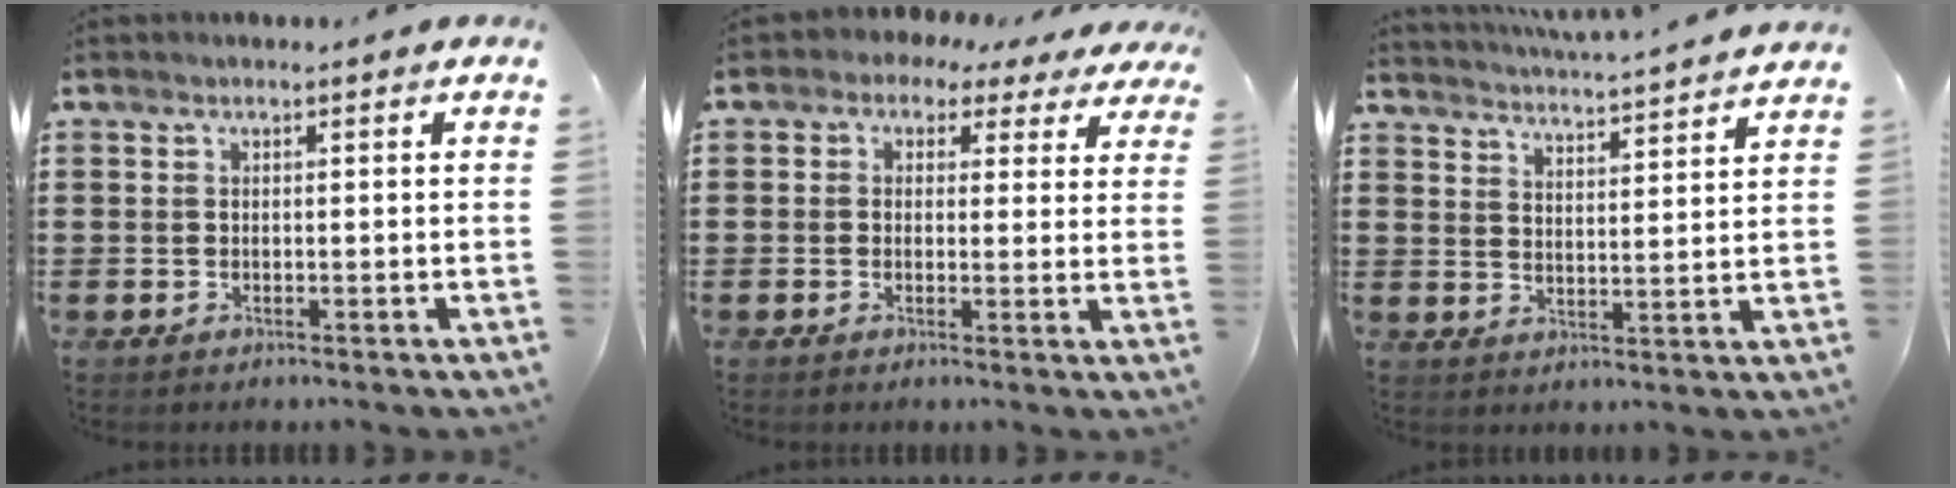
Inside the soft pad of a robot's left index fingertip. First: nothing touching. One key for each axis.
{"total": 2.3, "fx": 1.1, "fy": 1.9, "fz": 0.7, "tx": -0.027, "ty": -0.001, "tz": 0.016}
{"total": 4.3, "fx": 4.2, "fy": -0.8, "fz": 0.4, "tx": -0.029, "ty": -0.035, "tz": 0.069}